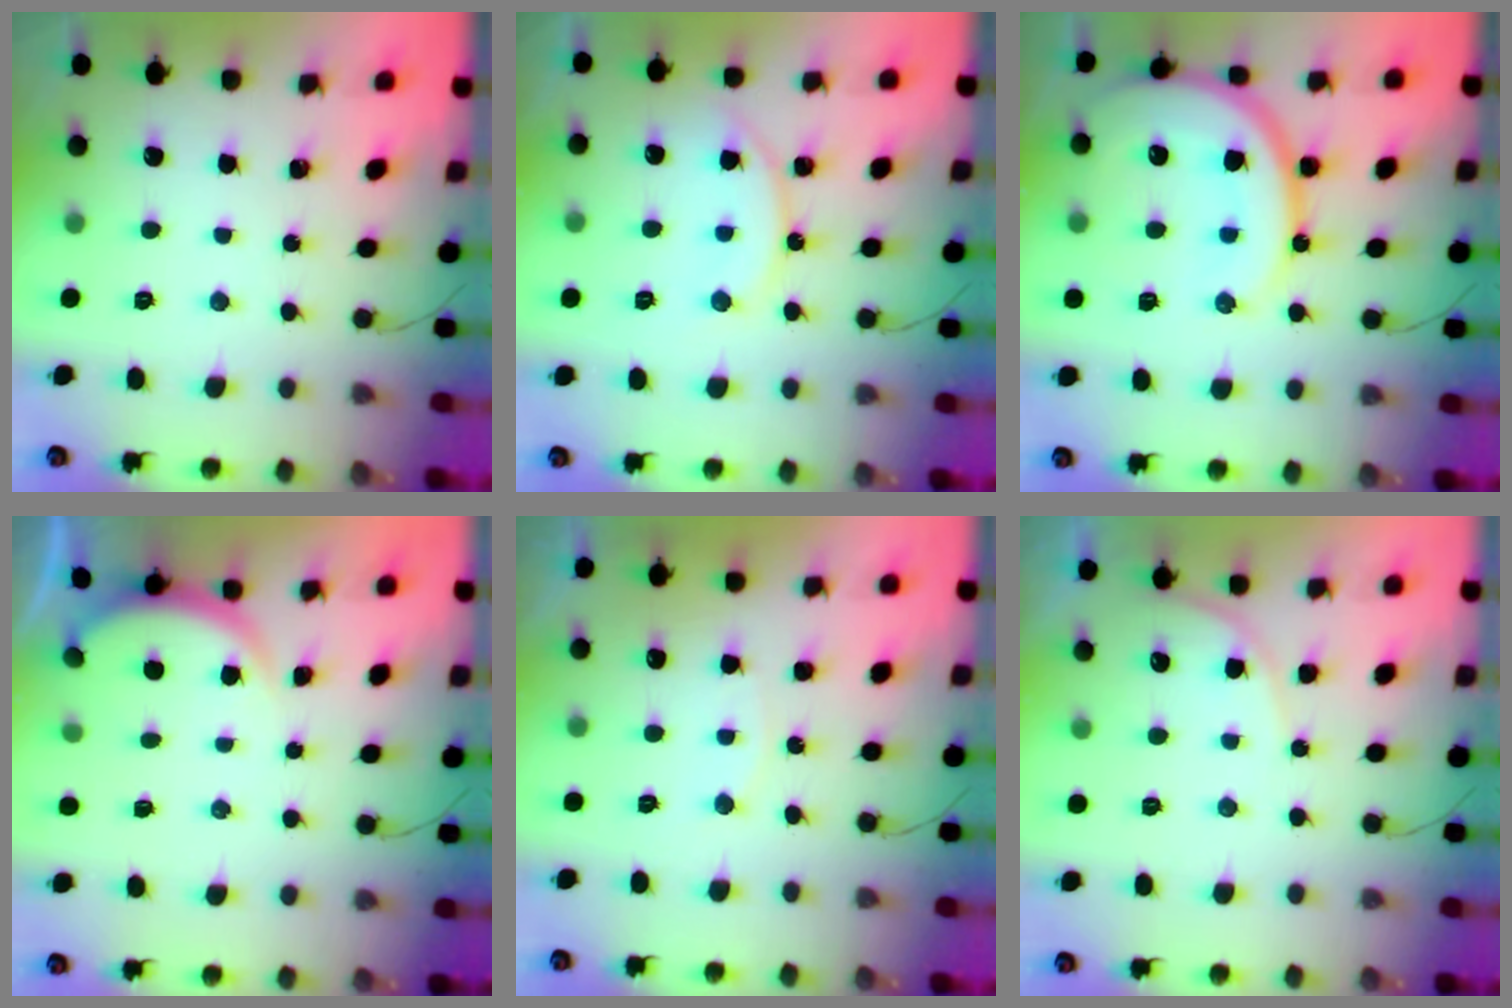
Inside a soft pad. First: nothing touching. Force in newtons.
{"total": 12.5, "press": 12.5, "slide": 0.9}
{"total": 17.1, "press": 17.0, "slide": 1.9}
{"total": 2.2, "press": 2.2, "slide": 0.6}
{"total": 3.9, "press": 3.8, "slide": 0.7}
{"total": 6.1, "press": 6.1, "slide": 0.7}